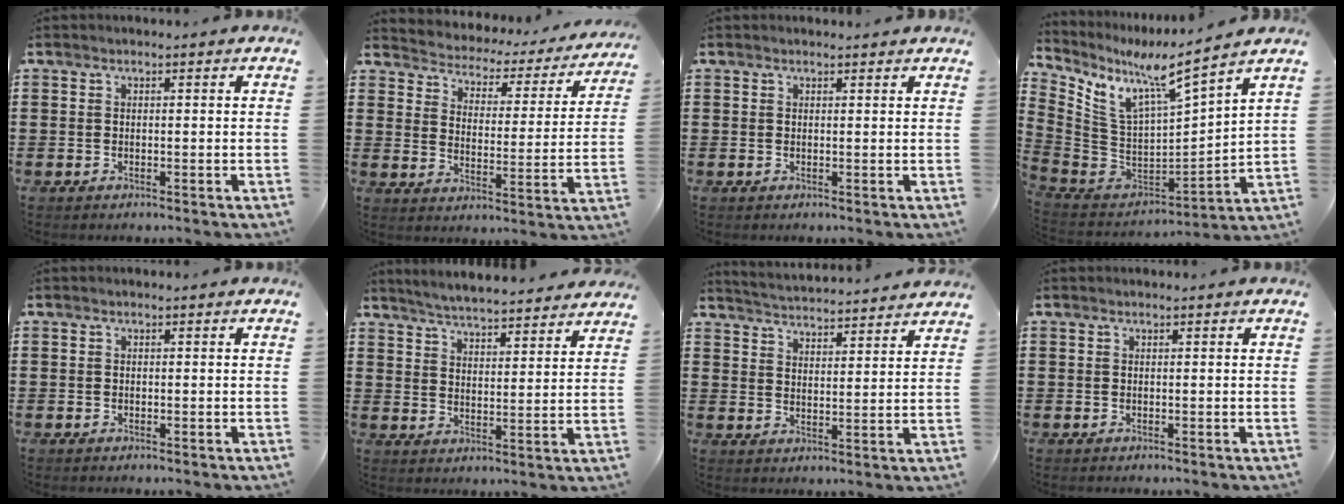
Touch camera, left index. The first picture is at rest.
{"total": 2.2, "force": [2.1, 0.7, 0.1], "torque": [-0.021, -0.025, 0.025]}
{"total": 0.6, "force": [0.6, 0.0, 0.2], "torque": [-0.005, -0.001, 0.013]}
{"total": 8.0, "force": [5.8, 1.2, 5.4], "torque": [-0.134, -0.058, 0.091]}
{"total": 0.0}
{"total": 4.8, "force": [4.7, -0.4, 0.5], "torque": [-0.030, -0.032, 0.081]}
{"total": 3.7, "force": [3.6, -0.6, -0.1], "torque": [-0.017, -0.030, 0.060]}
{"total": 0.0}